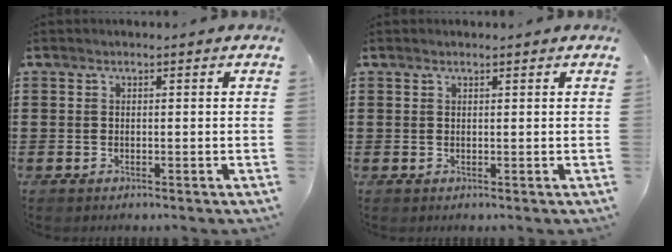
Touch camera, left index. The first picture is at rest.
{"total": 0.5, "force": [0.4, 0.0, 0.3], "torque": [-0.007, -0.001, 0.008]}